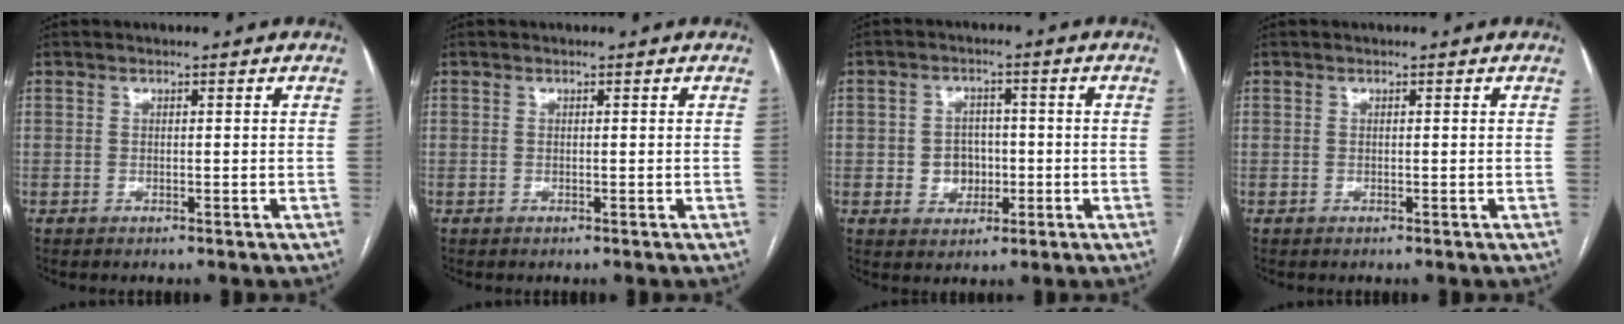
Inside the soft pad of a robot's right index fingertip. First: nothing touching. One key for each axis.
{"total": 0.0}
{"total": 5.1, "fx": -0.7, "fy": 4.3, "fz": 2.5, "tx": -0.039, "ty": 0.012, "tz": -0.004}
{"total": 0.0}